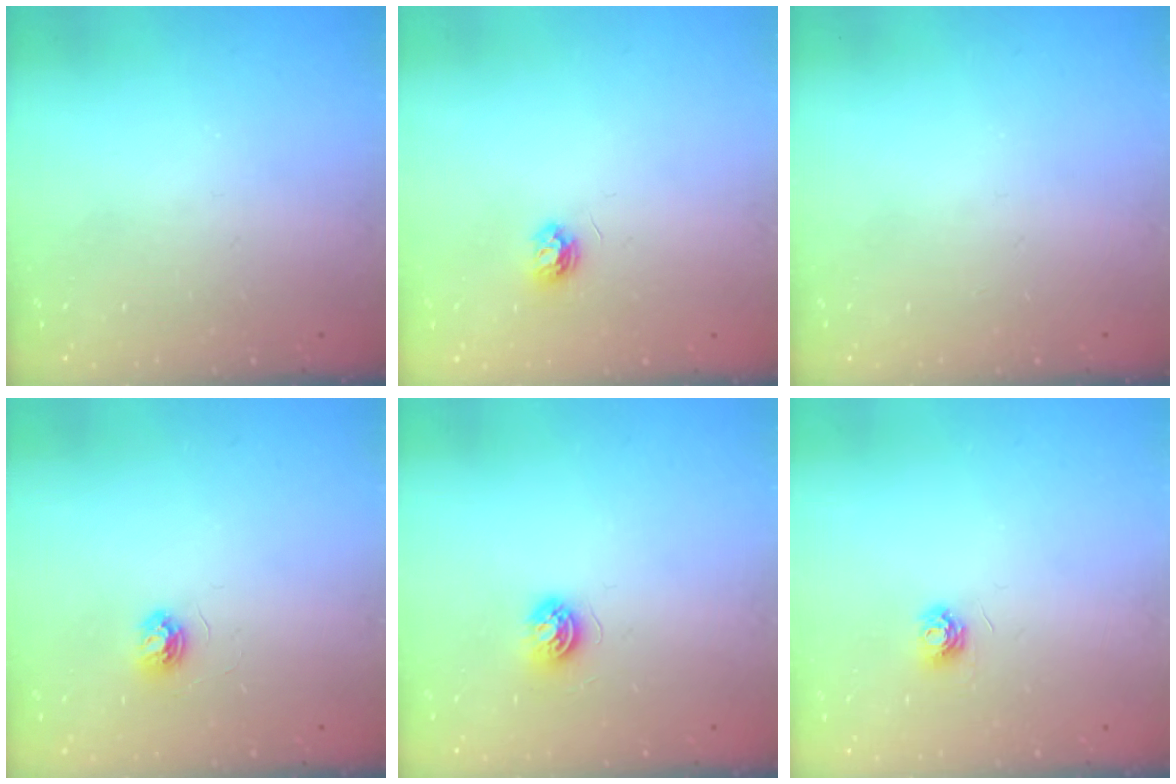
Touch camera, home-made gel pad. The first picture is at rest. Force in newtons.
{"total": 3.9, "press": 3.8, "slide": 0.5}
{"total": 0.0}
{"total": 3.7, "press": 3.7, "slide": 0.4}
{"total": 5.4, "press": 5.4, "slide": 0.5}
{"total": 4.5, "press": 4.5, "slide": 0.5}